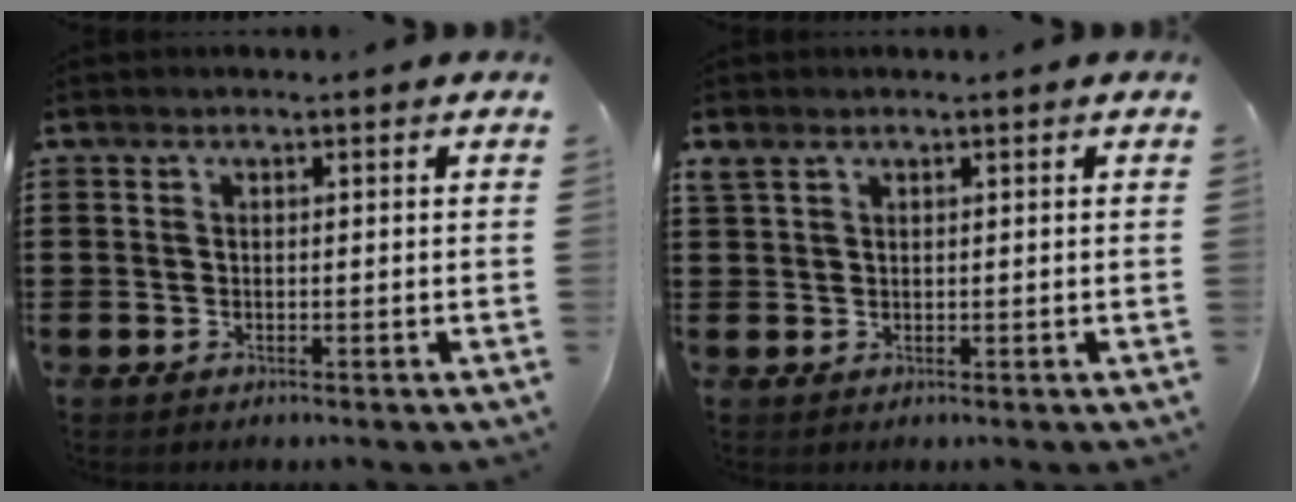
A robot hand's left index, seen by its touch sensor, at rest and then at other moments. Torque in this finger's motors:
{"motor_torque": [0.23, -0.63, 0.01, 0.04]}